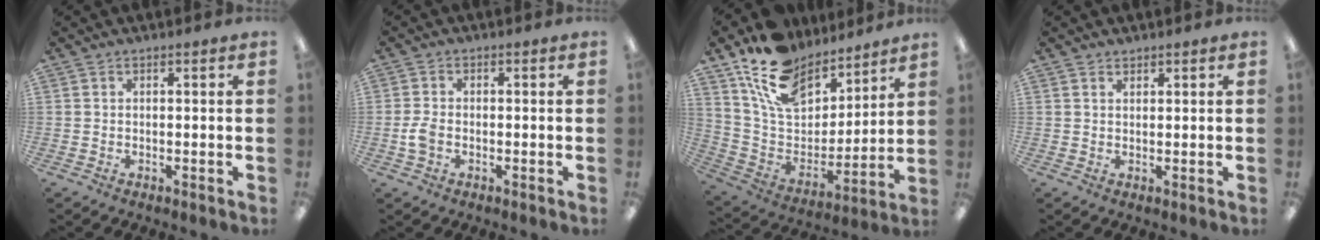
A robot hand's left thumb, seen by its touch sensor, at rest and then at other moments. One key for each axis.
{"total": 3.6, "fx": -0.9, "fy": 2.4, "fz": 2.5, "tx": -0.056, "ty": 0.002, "tz": -0.018}
{"total": 16.8, "fx": 12.6, "fy": 8.9, "fz": 6.6, "tx": -0.144, "ty": -0.075, "tz": 0.235}
{"total": 1.1, "fx": 1.0, "fy": 0.4, "fz": 0.0, "tx": 0.001, "ty": -0.001, "tz": 0.020}